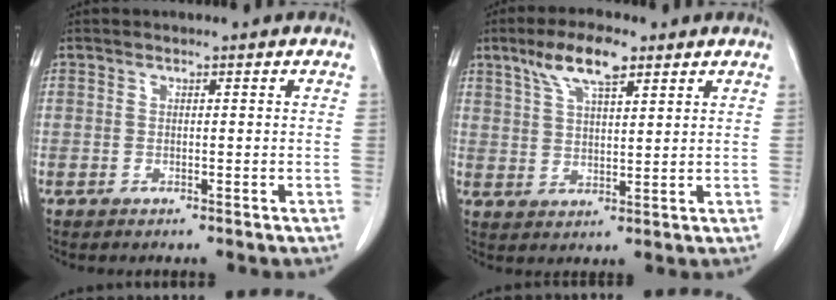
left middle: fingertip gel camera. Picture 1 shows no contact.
{"total": 7.7, "force": [4.8, 2.0, 5.6], "torque": [-0.115, 0.013, 0.090]}